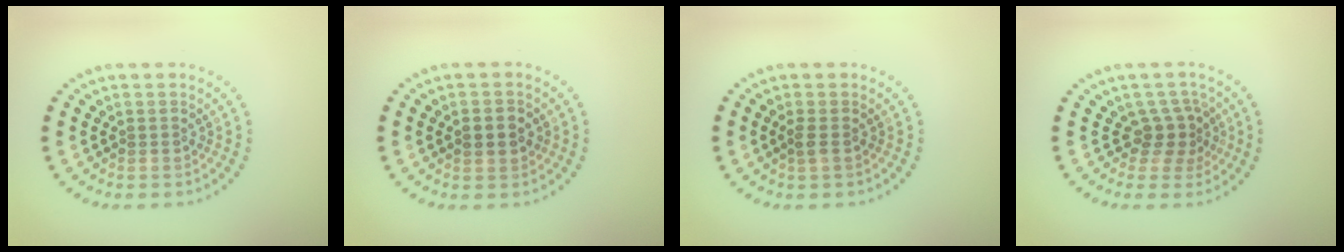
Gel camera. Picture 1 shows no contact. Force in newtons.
{"total": 2.1, "press": 2.1, "slide": 0.2}
{"total": 0.8, "press": 0.8, "slide": 0.3}
{"total": 2.5, "press": 1.8, "slide": 1.7}